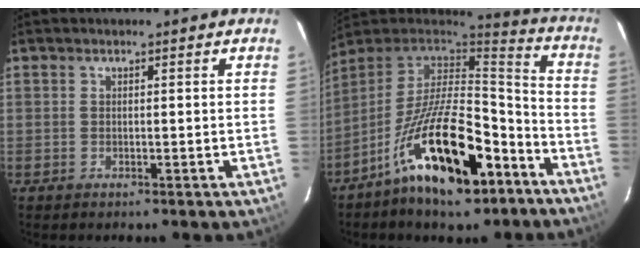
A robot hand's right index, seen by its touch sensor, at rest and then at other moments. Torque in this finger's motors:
{"motor_torque": [1.75, -0.38, 1.05, 0.21]}